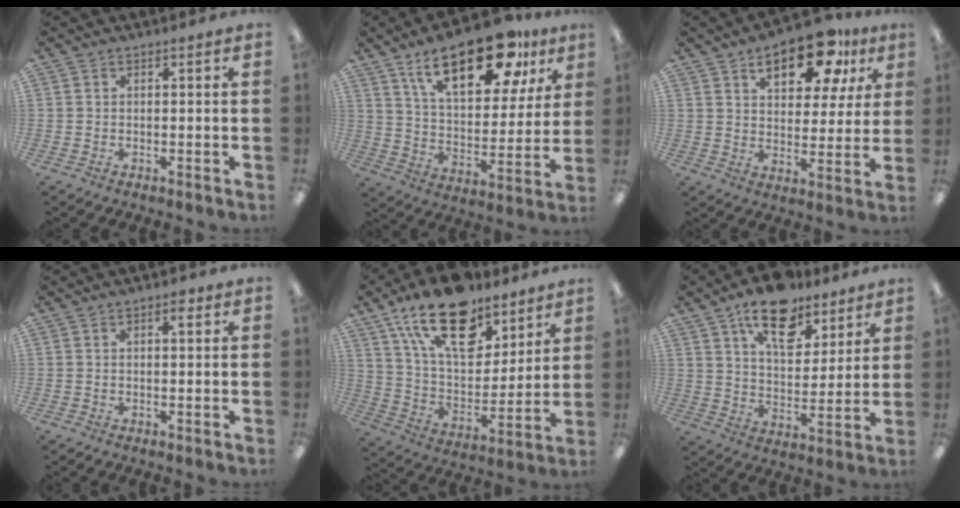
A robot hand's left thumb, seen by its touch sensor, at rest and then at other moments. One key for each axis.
{"total": 23.4, "fx": 14.5, "fy": 10.3, "fz": 15.2, "tx": -0.232, "ty": -0.066, "tz": 0.243}
{"total": 15.7, "fx": 9.1, "fy": 7.4, "fz": 10.4, "tx": -0.141, "ty": -0.035, "tz": 0.151}
{"total": 2.1, "fx": 1.1, "fy": 0.8, "fz": 1.5, "tx": -0.017, "ty": -0.002, "tz": 0.014}
{"total": 21.7, "fx": 14.3, "fy": 10.8, "fz": 12.2, "tx": -0.208, "ty": -0.074, "tz": 0.254}
{"total": 16.5, "fx": 11.3, "fy": 8.3, "fz": 8.8, "tx": -0.130, "ty": -0.056, "tz": 0.198}